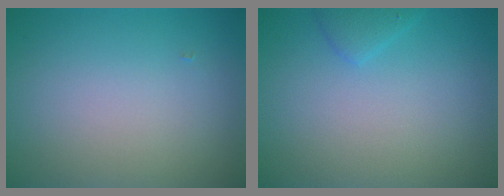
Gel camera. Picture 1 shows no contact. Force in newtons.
{"total": 1.2, "press": 1.2, "slide": 0.2}